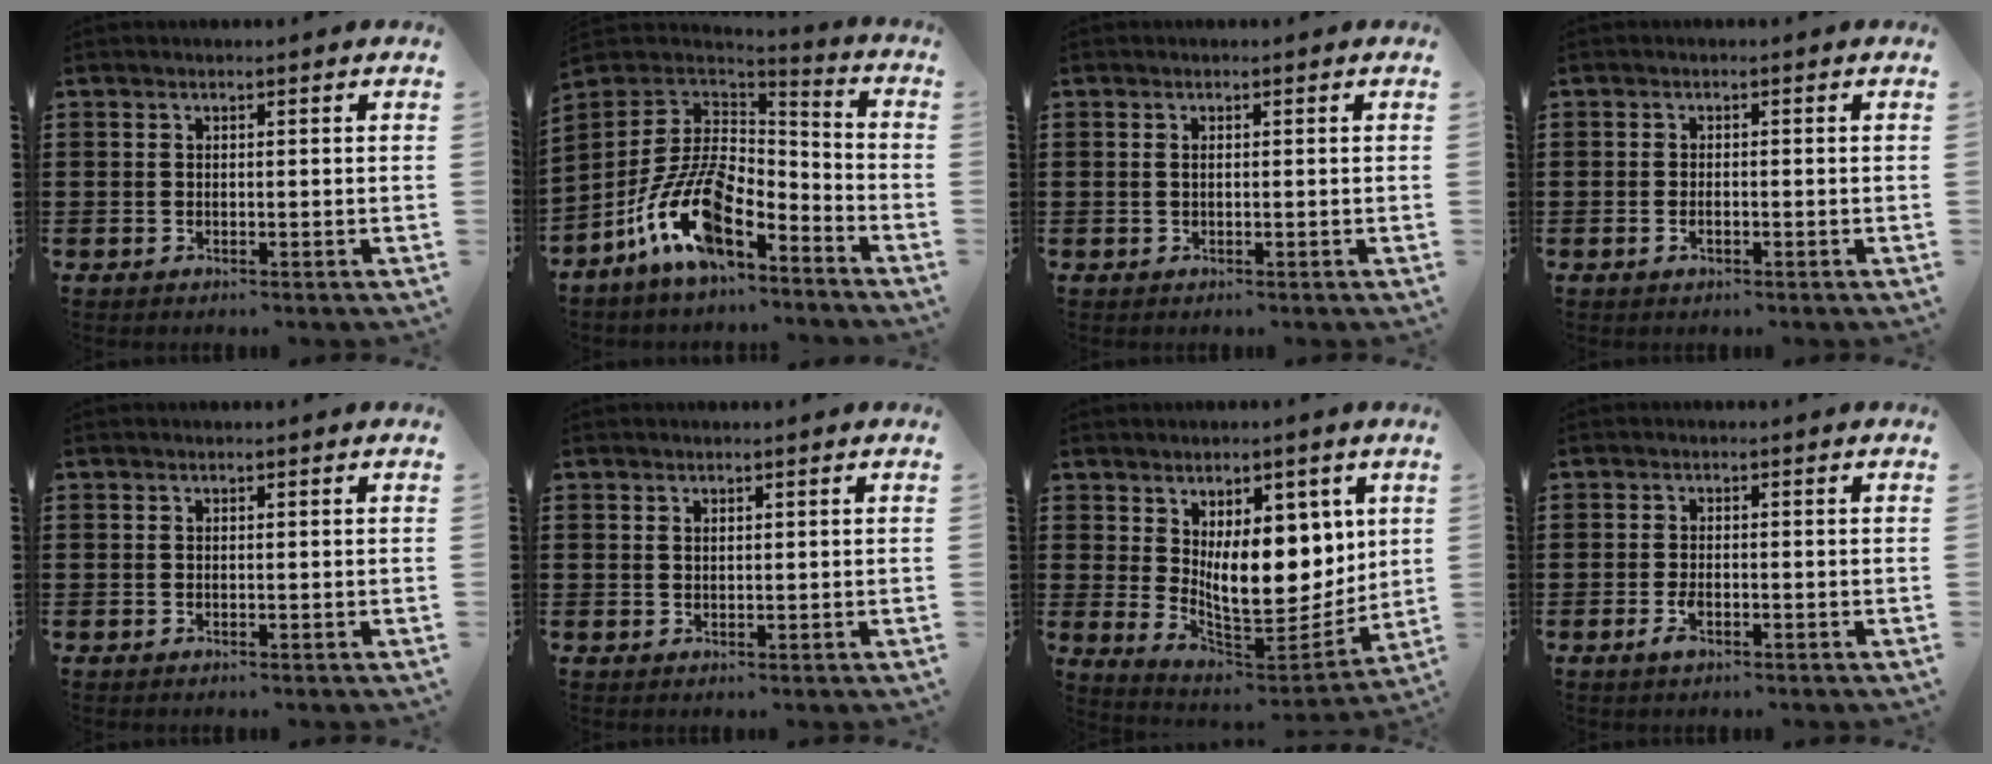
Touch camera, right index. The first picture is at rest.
{"total": 14.9, "force": [-7.8, 7.2, 10.5], "torque": [-0.230, 0.020, -0.147]}
{"total": 0.7, "force": [0.0, 0.3, 0.6], "torque": [-0.014, -0.001, 0.001]}
{"total": 1.2, "force": [-0.4, 0.4, 1.1], "torque": [-0.022, -0.004, -0.006]}
{"total": 0.0}
{"total": 0.9, "force": [0.6, 0.5, 0.3], "torque": [-0.008, 0.003, 0.012]}
{"total": 11.6, "force": [3.3, 6.9, 8.8], "torque": [-0.111, -0.031, 0.059]}
{"total": 2.4, "force": [-1.0, 0.8, 2.1], "torque": [-0.047, -0.007, -0.019]}